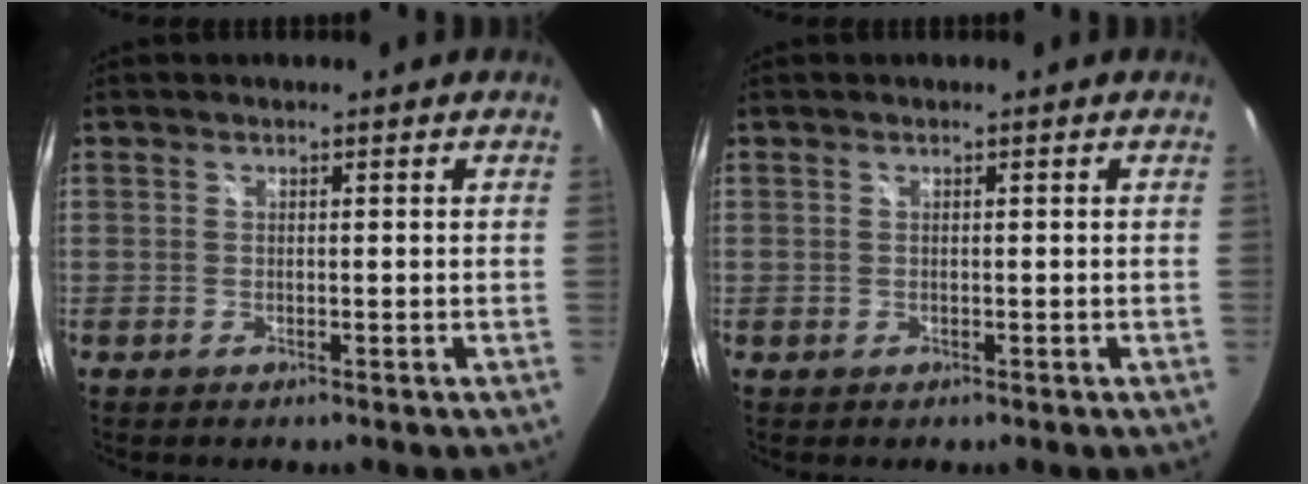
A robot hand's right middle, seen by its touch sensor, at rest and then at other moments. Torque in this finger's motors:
{"motor_torque": [0.31, -0.23, 0.00, 0.01]}